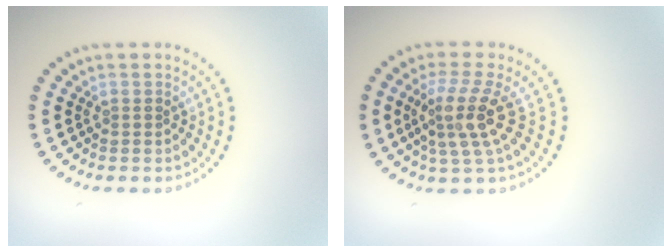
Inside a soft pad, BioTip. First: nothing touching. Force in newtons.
{"total": 4.0, "press": 2.8, "slide": 2.8}